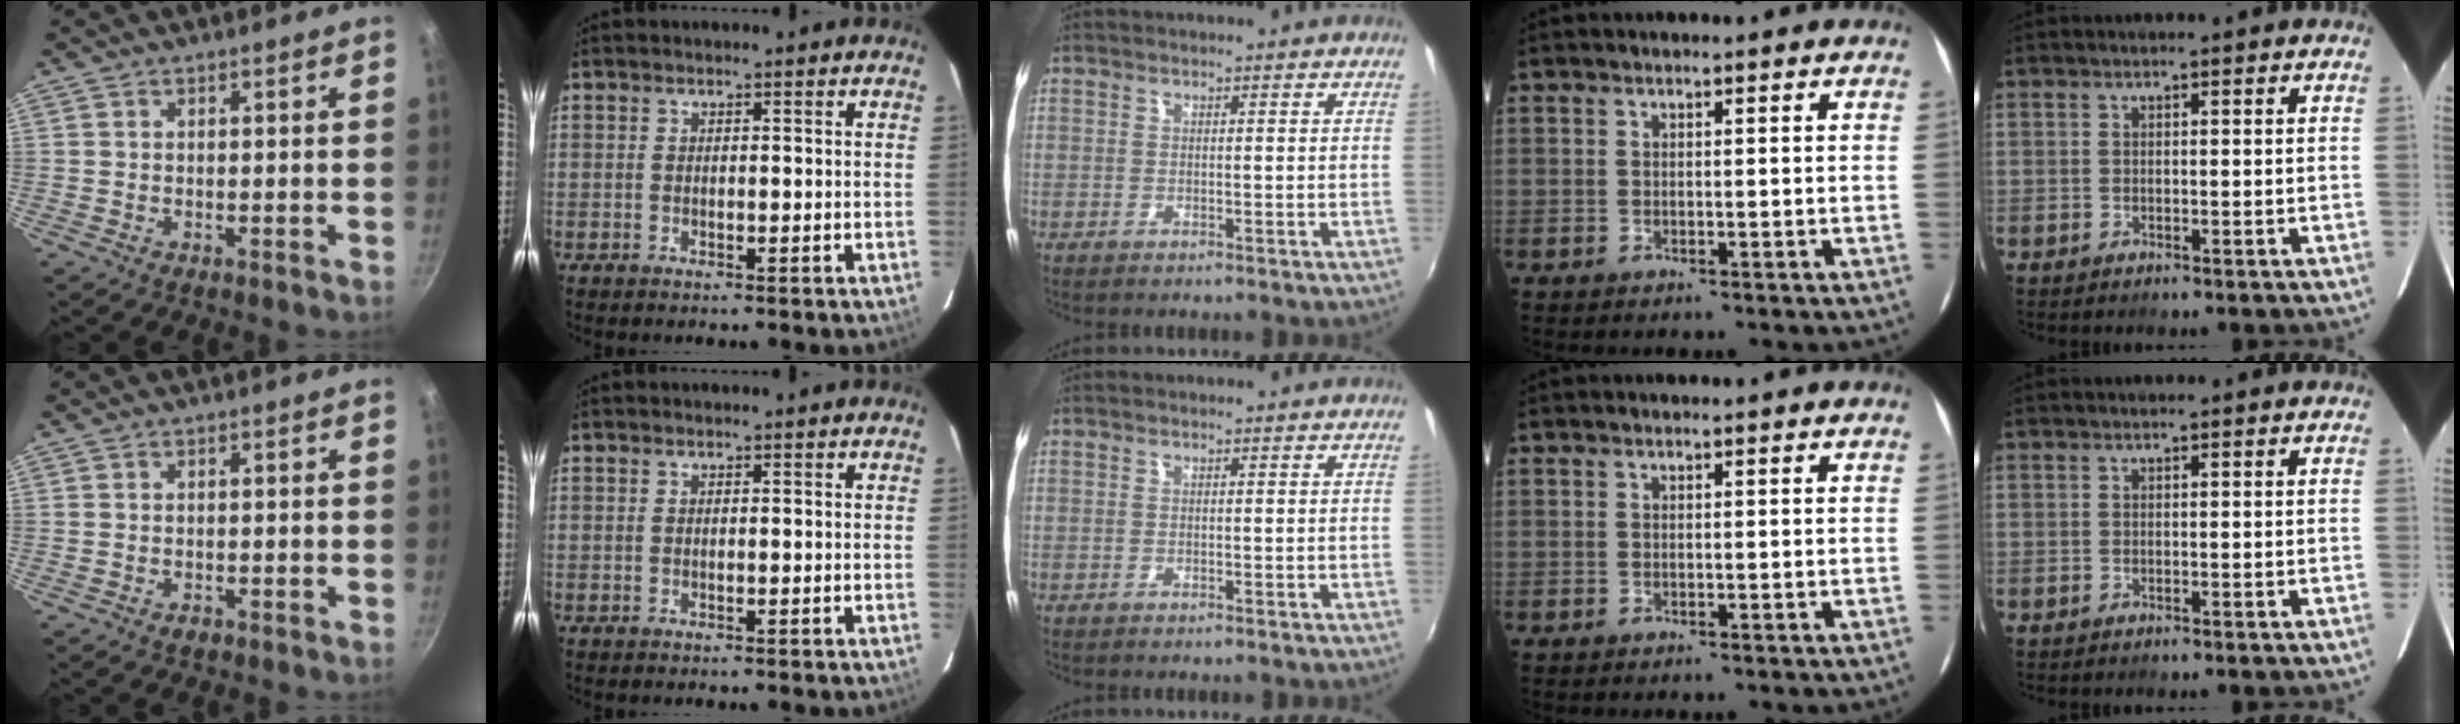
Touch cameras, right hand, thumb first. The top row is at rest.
{"thumb": {"total": 1.2, "force": [-0.8, 0.7, 0.6], "torque": [-0.011, 0.005, -0.011]}}